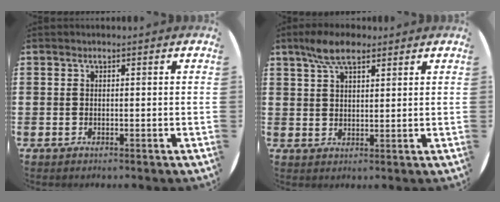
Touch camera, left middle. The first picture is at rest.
{"total": 5.8, "force": [4.1, 2.1, 3.4], "torque": [-0.076, 0.003, 0.075]}